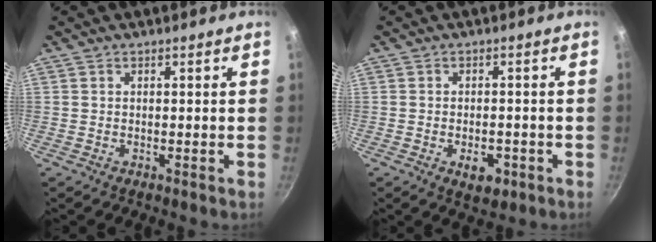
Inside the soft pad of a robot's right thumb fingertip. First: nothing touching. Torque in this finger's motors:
{"motor_torque": [-0.52, 0.39, 0.28, 0.13, 0.05]}